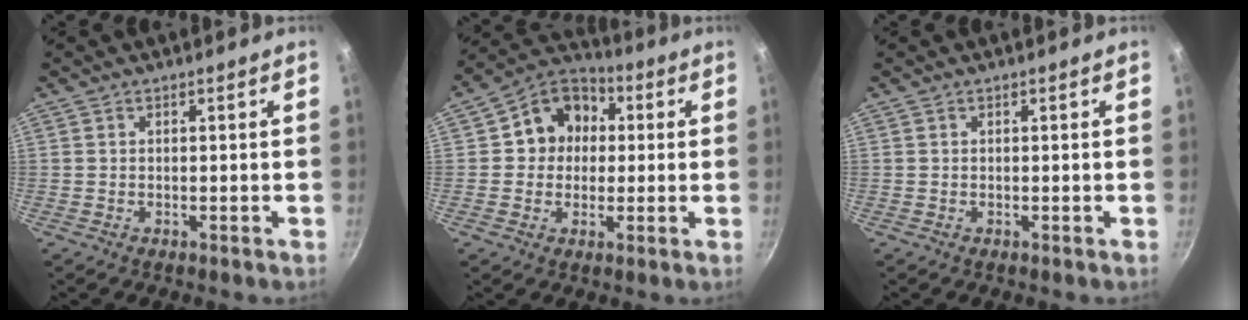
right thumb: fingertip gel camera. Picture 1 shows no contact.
{"total": 10.8, "force": [1.3, 9.6, 5.0], "torque": [-0.036, 0.022, 0.000]}
{"total": 0.0}